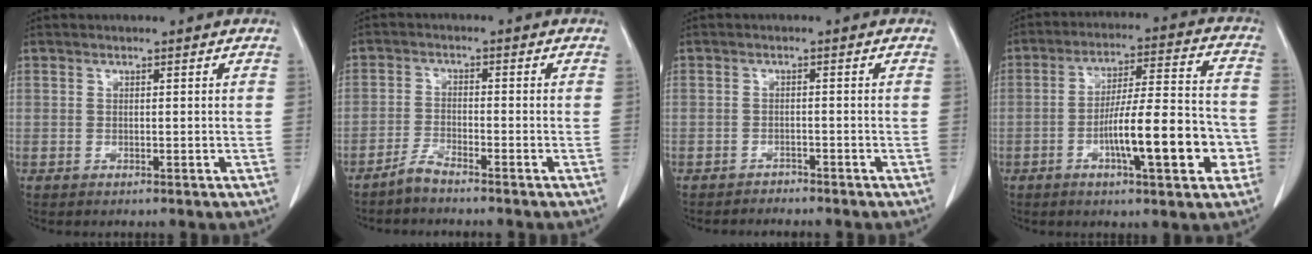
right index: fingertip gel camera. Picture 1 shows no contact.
{"total": 2.6, "force": [-2.5, 0.3, 0.8], "torque": [-0.019, -0.005, -0.048]}
{"total": 2.0, "force": [-2.0, 0.5, 0.0], "torque": [0.002, -0.004, -0.027]}
{"total": 14.3, "force": [-4.5, 2.5, 13.3], "torque": [-0.214, 0.017, -0.067]}